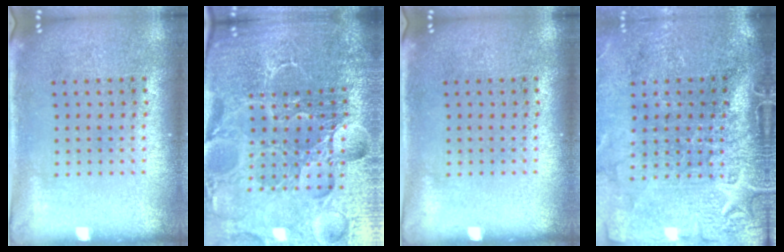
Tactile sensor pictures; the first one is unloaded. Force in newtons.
{"total": 6.2, "press": 5.5, "slide": 2.7}
{"total": 0.0}
{"total": 4.4, "press": 3.7, "slide": 2.5}